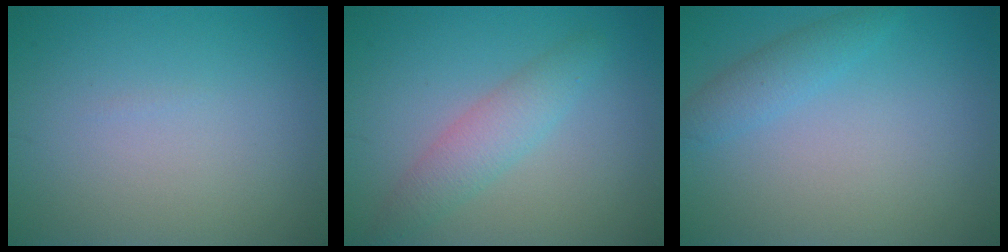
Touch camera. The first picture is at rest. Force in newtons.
{"total": 2.9, "press": 2.9, "slide": 0.1}
{"total": 2.0, "press": 2.0, "slide": 0.0}